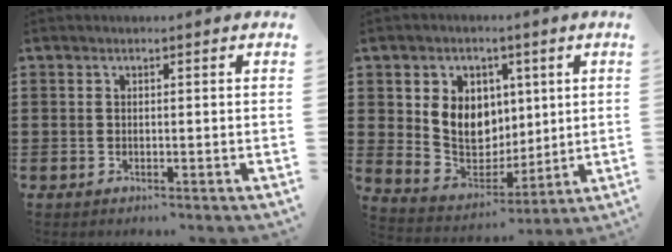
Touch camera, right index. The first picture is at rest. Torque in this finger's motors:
{"motor_torque": [1.03, -0.15, 0.88, 0.11]}